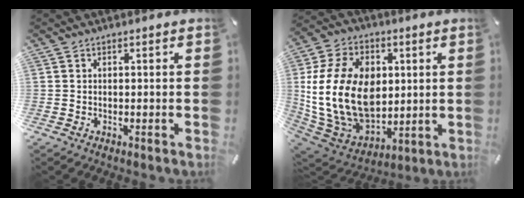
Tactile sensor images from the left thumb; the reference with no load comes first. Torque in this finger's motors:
{"motor_torque": [2.54, 2.46, 2.02, 0.15, 1.06]}